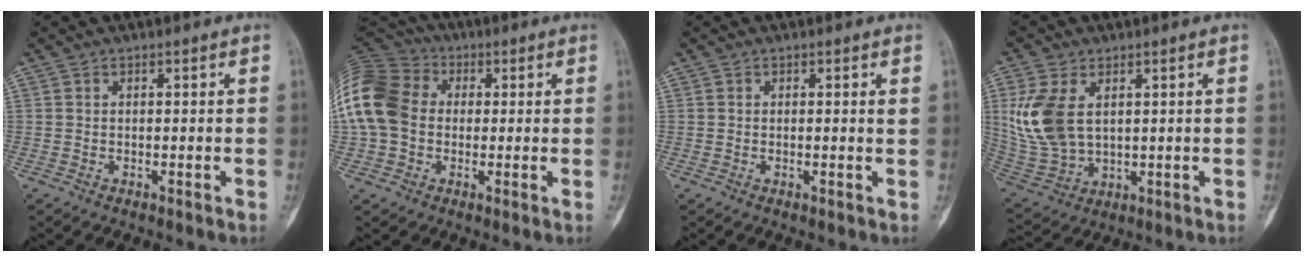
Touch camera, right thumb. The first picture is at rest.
{"total": 17.7, "force": [1.0, 14.1, 10.8], "torque": [-0.245, 0.041, 0.013]}
{"total": 0.9, "force": [0.3, -0.1, 0.9], "torque": [-0.014, -0.001, 0.002]}
{"total": 12.2, "force": [2.9, 7.6, 9.1], "torque": [-0.192, -0.010, 0.072]}